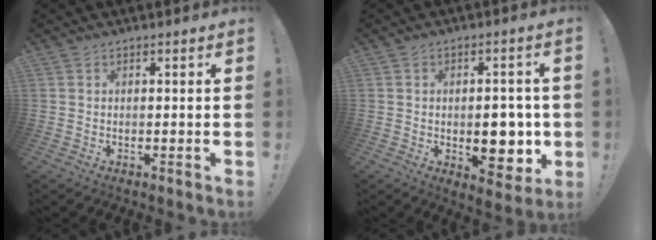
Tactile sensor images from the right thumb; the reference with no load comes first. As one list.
[{"total": 11.7, "force": [-1.3, 7.4, 9.0], "torque": [-0.089, 0.001, -0.014]}]